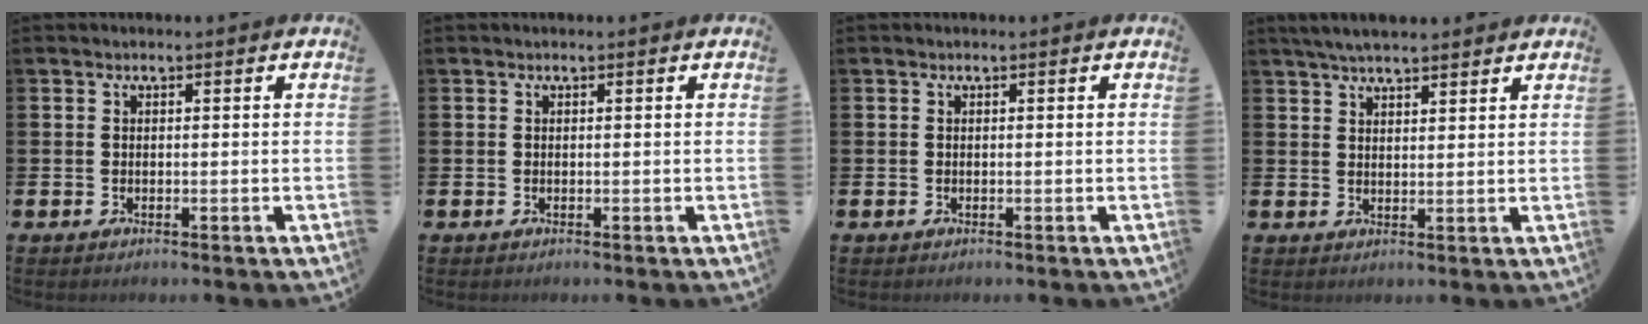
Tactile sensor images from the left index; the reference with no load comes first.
{"total": 0.0}
{"total": 0.0}
{"total": 4.2, "force": [4.0, 0.6, 1.4], "torque": [-0.029, -0.009, 0.071]}